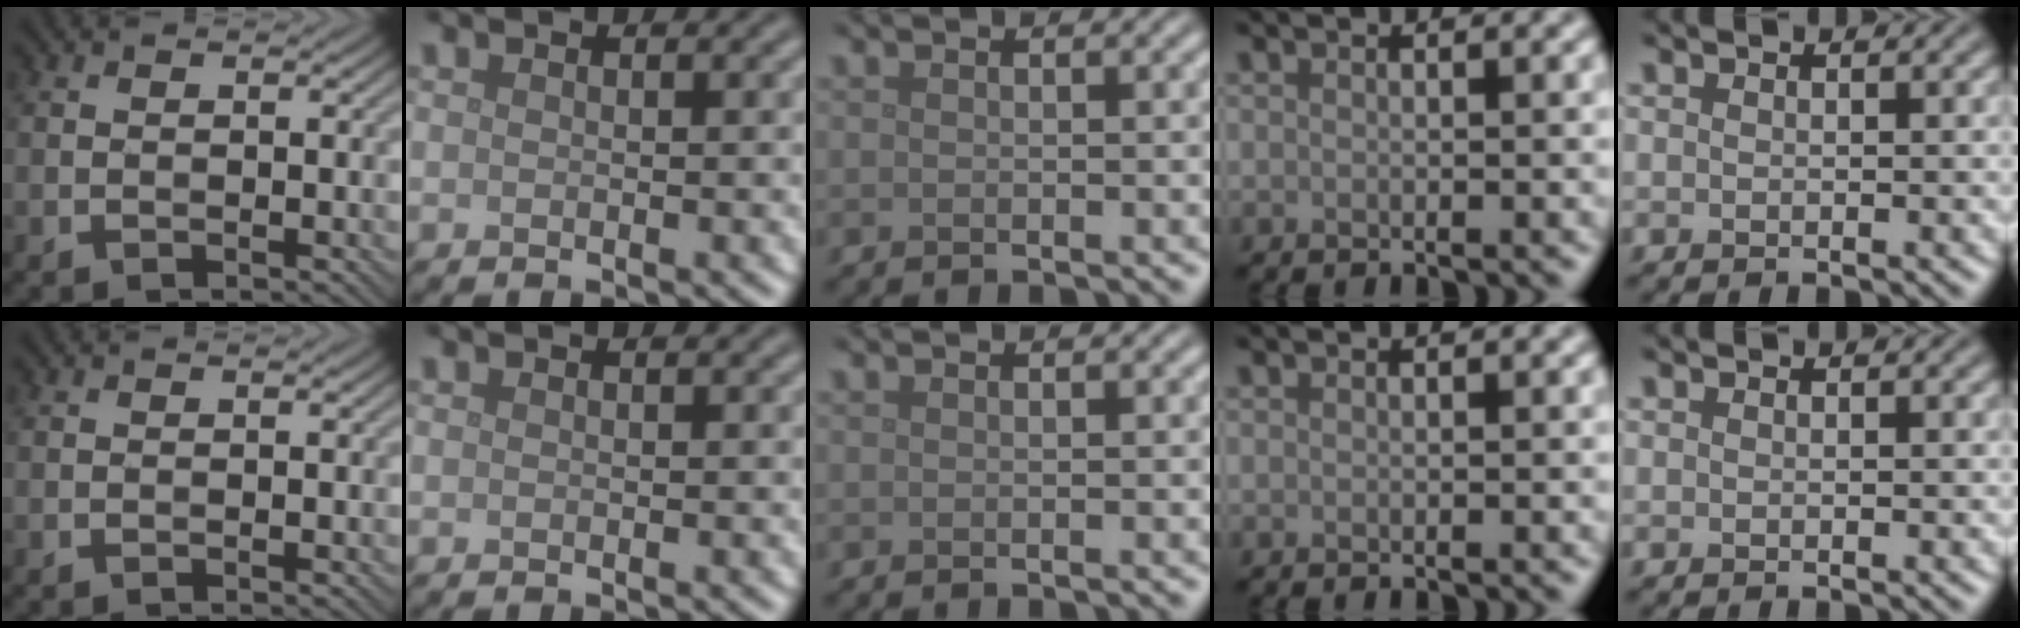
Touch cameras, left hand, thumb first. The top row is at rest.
{}